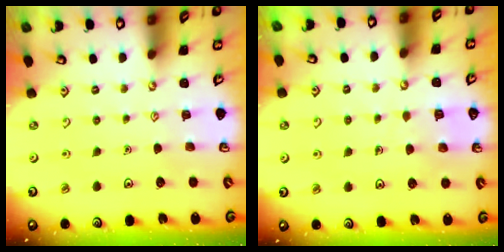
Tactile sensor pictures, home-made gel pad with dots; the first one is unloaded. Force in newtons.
{"total": 4.2, "press": 4.2, "slide": 0.2}